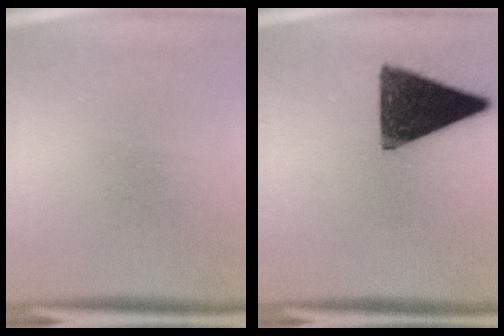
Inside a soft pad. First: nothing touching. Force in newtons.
{"total": 14.9}